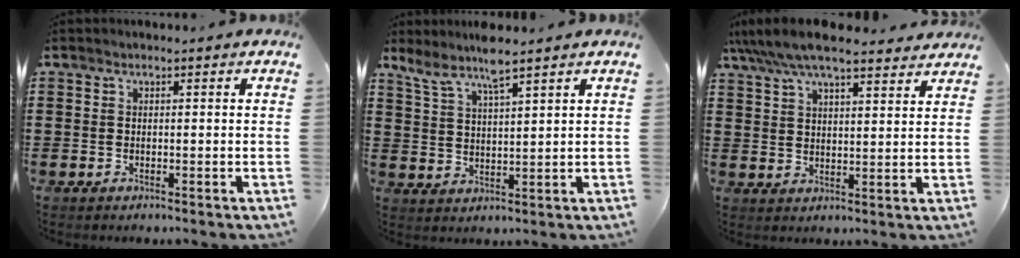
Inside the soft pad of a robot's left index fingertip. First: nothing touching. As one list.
[{"total": 5.8, "force": [4.5, 0.5, 3.5], "torque": [-0.084, -0.010, 0.079]}, {"total": 6.5, "force": [5.8, 1.0, 2.8], "torque": [-0.073, -0.020, 0.103]}]